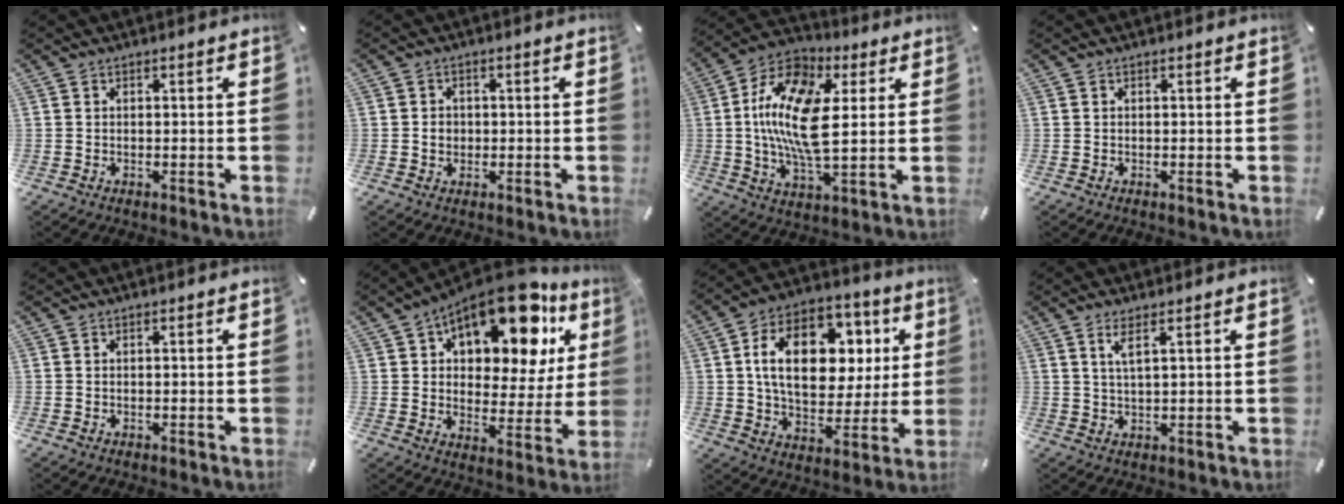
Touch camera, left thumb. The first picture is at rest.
{"total": 2.6, "force": [-0.3, 2.3, 1.2], "torque": [-0.024, 0.004, -0.008]}
{"total": 17.3, "force": [3.1, 8.4, 14.9], "torque": [-0.316, -0.007, 0.051]}
{"total": 0.0}
{"total": 0.0}
{"total": 19.4, "force": [12.8, 9.3, 11.2], "torque": [-0.165, -0.092, 0.214]}
{"total": 20.1, "force": [5.1, 13.5, 14.0], "torque": [-0.222, 0.000, 0.091]}
{"total": 3.4, "force": [1.8, 0.6, 2.8], "torque": [-0.062, 0.001, 0.030]}